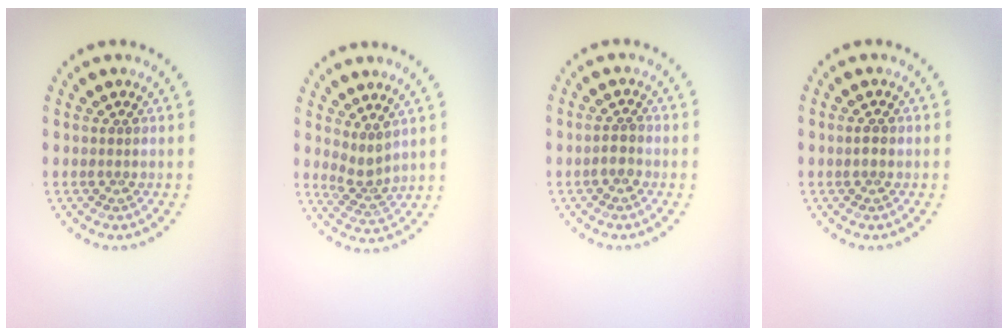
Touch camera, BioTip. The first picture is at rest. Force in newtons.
{"total": 2.3, "press": 1.6, "slide": 1.6}
{"total": 1.3, "press": 1.1, "slide": 0.6}
{"total": 1.0, "press": 1.0, "slide": 0.1}